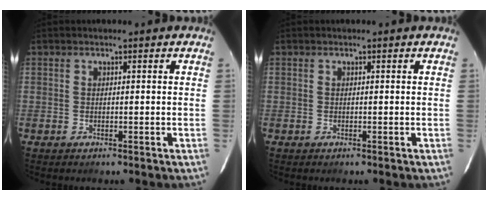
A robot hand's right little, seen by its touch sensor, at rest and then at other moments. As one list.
[{"total": 0.0}]